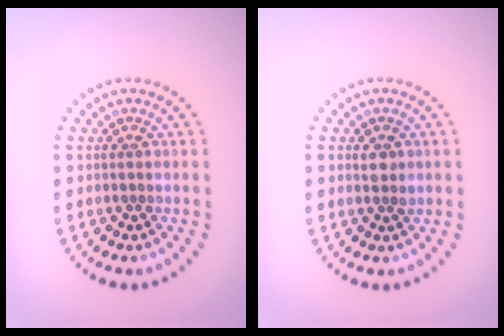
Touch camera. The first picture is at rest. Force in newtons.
{"total": 1.3, "press": 1.2, "slide": 0.5}